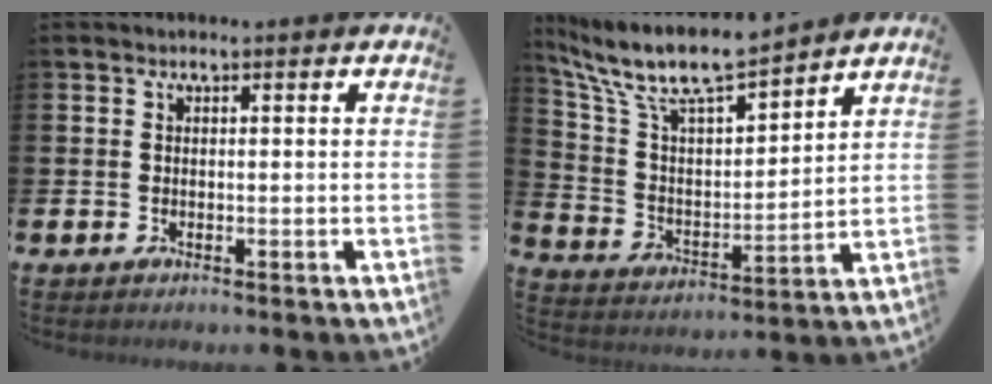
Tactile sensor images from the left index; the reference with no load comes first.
{"total": 9.6, "force": [8.5, 2.0, 4.0], "torque": [-0.123, -0.056, 0.145]}